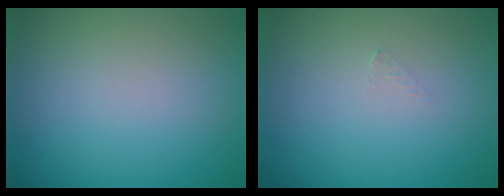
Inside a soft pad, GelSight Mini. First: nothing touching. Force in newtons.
{"total": 0.7, "press": 0.7, "slide": 0.1}